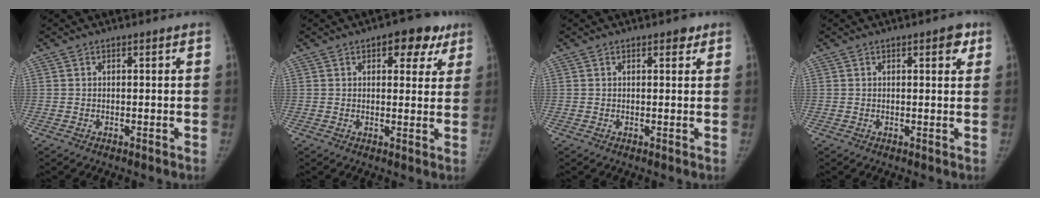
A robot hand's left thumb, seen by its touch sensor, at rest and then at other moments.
{"total": 7.8, "force": [4.1, 4.4, 5.0], "torque": [-0.017, -0.007, 0.042]}
{"total": 1.5, "force": [0.9, 0.8, 0.8], "torque": [0.003, -0.001, 0.006]}
{"total": 2.9, "force": [1.5, 1.2, 2.2], "torque": [-0.015, -0.003, 0.014]}